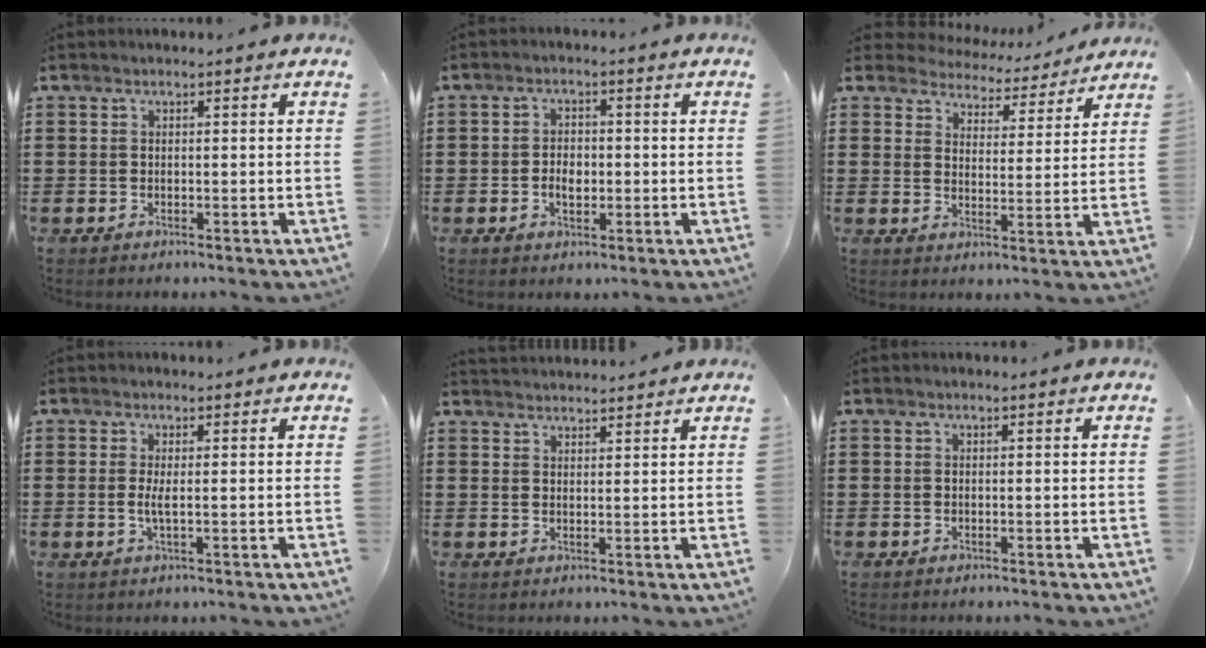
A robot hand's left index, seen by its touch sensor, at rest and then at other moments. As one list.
[{"total": 3.0, "force": [-0.6, 1.8, 2.3], "torque": [-0.038, -0.001, -0.013]}, {"total": 4.4, "force": [4.4, 0.6, -0.2], "torque": [-0.018, -0.037, 0.072]}, {"total": 2.0, "force": [-0.1, 0.2, 2.0], "torque": [-0.047, -0.007, -0.004]}, {"total": 2.2, "force": [2.1, 0.2, -0.3], "torque": [-0.001, -0.004, 0.042]}, {"total": 0.0}]